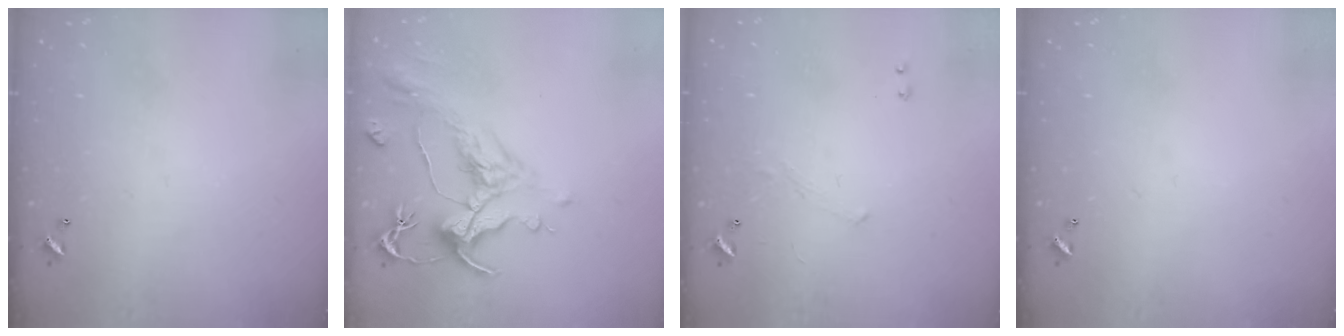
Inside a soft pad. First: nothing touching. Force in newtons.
{"total": 1.6, "press": 0.7, "slide": 1.4}
{"total": 1.2, "press": 1.1, "slide": 0.5}
{"total": 0.0}